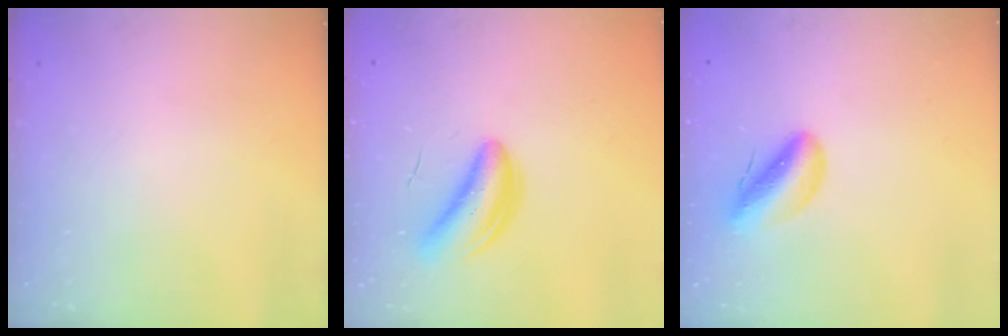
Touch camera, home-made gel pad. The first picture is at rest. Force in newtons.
{"total": 5.7, "press": 5.5, "slide": 1.7}
{"total": 8.1, "press": 7.7, "slide": 2.5}